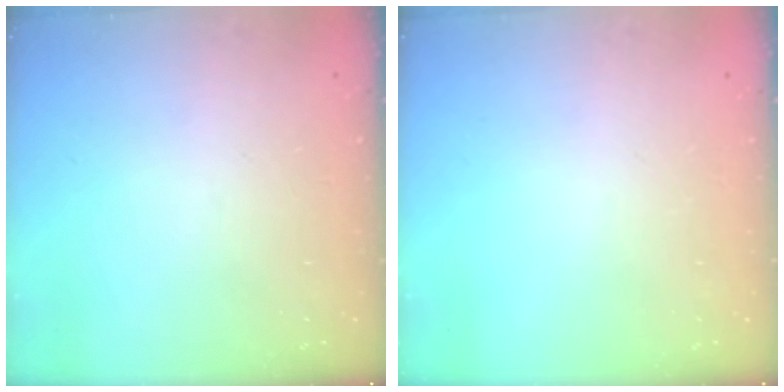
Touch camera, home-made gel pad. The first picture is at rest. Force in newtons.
{"total": 0.0}